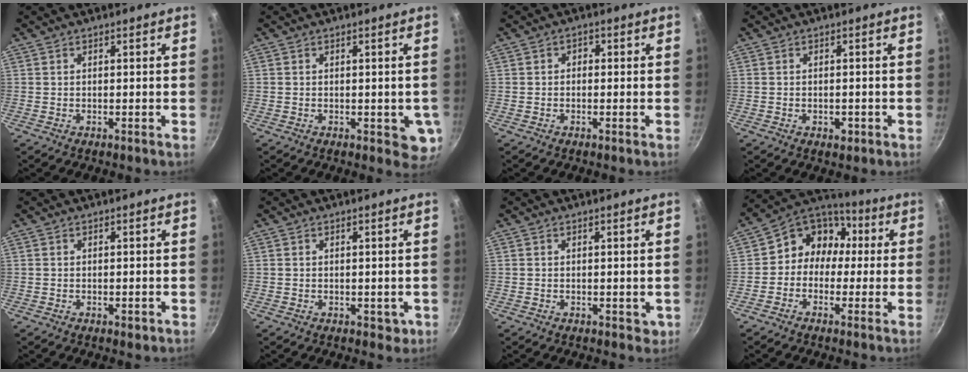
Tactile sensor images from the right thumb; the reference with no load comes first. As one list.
[{"total": 5.4, "force": [-0.9, 2.8, 4.5], "torque": [-0.033, -0.005, -0.009]}, {"total": 1.4, "force": [-0.2, 1.2, 0.7], "torque": [-0.008, 0.006, -0.007]}, {"total": 2.0, "force": [-0.8, 1.3, 1.4], "torque": [-0.020, 0.001, -0.009]}, {"total": 1.1, "force": [-0.3, 0.8, 0.7], "torque": [-0.007, 0.000, -0.005]}, {"total": 2.0, "force": [-0.1, 1.7, 1.2], "torque": [-0.009, -0.001, 0.001]}, {"total": 1.7, "force": [0.2, 1.3, 1.0], "torque": [-0.007, 0.000, 0.004]}, {"total": 10.8, "force": [0.3, 9.5, 5.2], "torque": [-0.036, 0.038, -0.023]}]